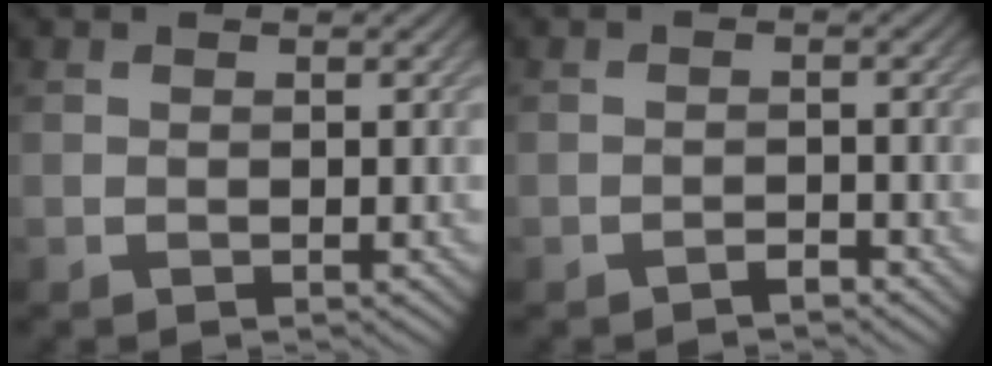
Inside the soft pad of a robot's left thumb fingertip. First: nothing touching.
{"total": 1.1, "force": [-1.0, 0.2, 0.5], "torque": [-0.007, 0.002, -0.019]}